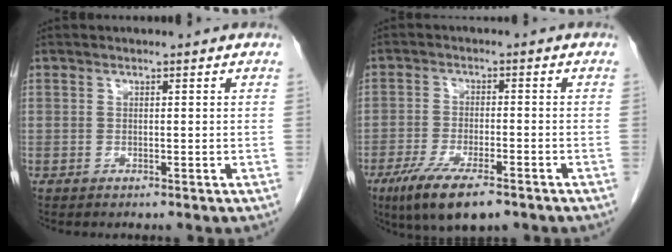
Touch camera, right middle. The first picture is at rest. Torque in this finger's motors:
{"motor_torque": [1.24, -0.90, 0.44, 0.12]}